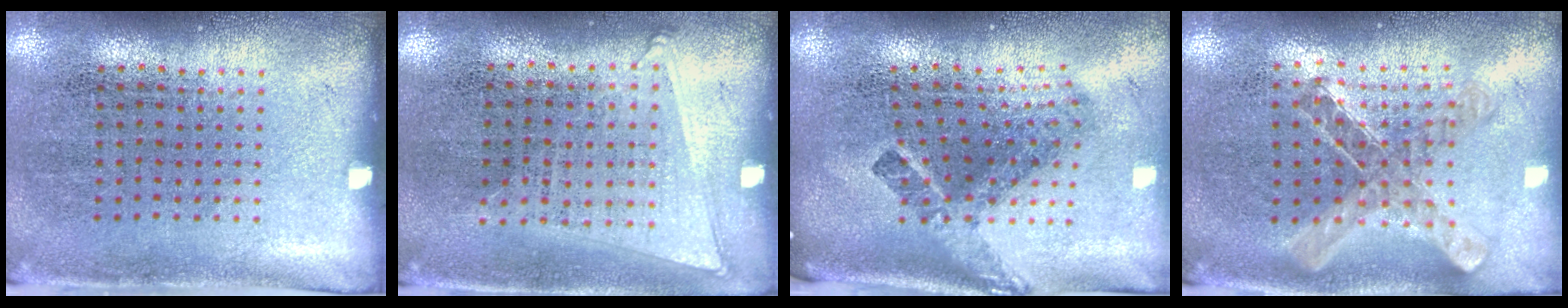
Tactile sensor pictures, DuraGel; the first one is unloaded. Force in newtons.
{"total": 1.0, "press": 0.9, "slide": 0.5}
{"total": 2.7, "press": 1.7, "slide": 2.1}
{"total": 0.9, "press": 0.9, "slide": 0.1}